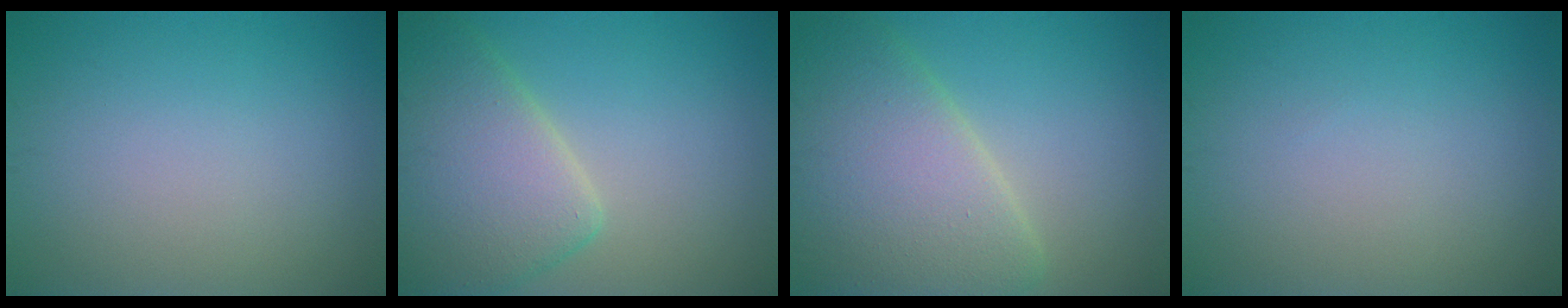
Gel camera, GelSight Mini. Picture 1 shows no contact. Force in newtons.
{"total": 7.4, "press": 7.4, "slide": 0.4}
{"total": 8.6, "press": 8.6, "slide": 0.4}
{"total": 0.0}